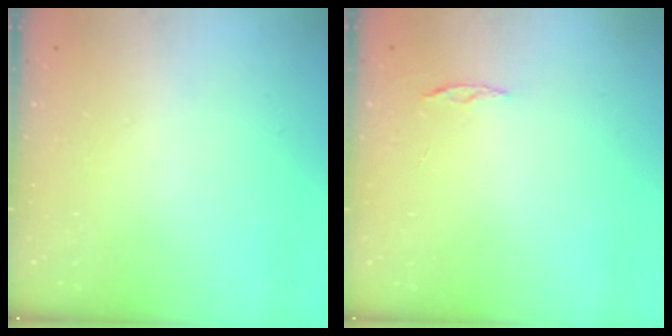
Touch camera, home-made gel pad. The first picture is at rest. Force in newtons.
{"total": 3.1, "press": 3.1, "slide": 0.3}